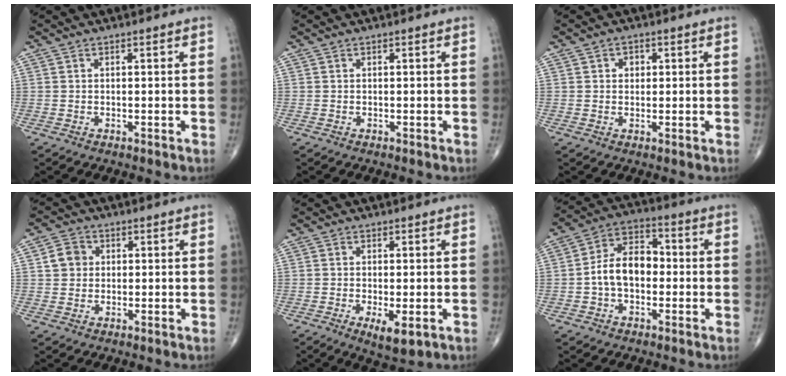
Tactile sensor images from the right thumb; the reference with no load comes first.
{"total": 0.0}
{"total": 2.2, "force": [0.6, 1.8, 1.1], "torque": [-0.005, 0.000, 0.007]}
{"total": 4.2, "force": [0.7, 3.8, 1.7], "torque": [-0.017, 0.004, 0.007]}
{"total": 6.6, "force": [-2.3, 2.3, 5.8], "torque": [-0.093, -0.016, -0.031]}
{"total": 10.2, "force": [-1.0, 6.7, 7.7], "torque": [-0.117, 0.034, -0.030]}